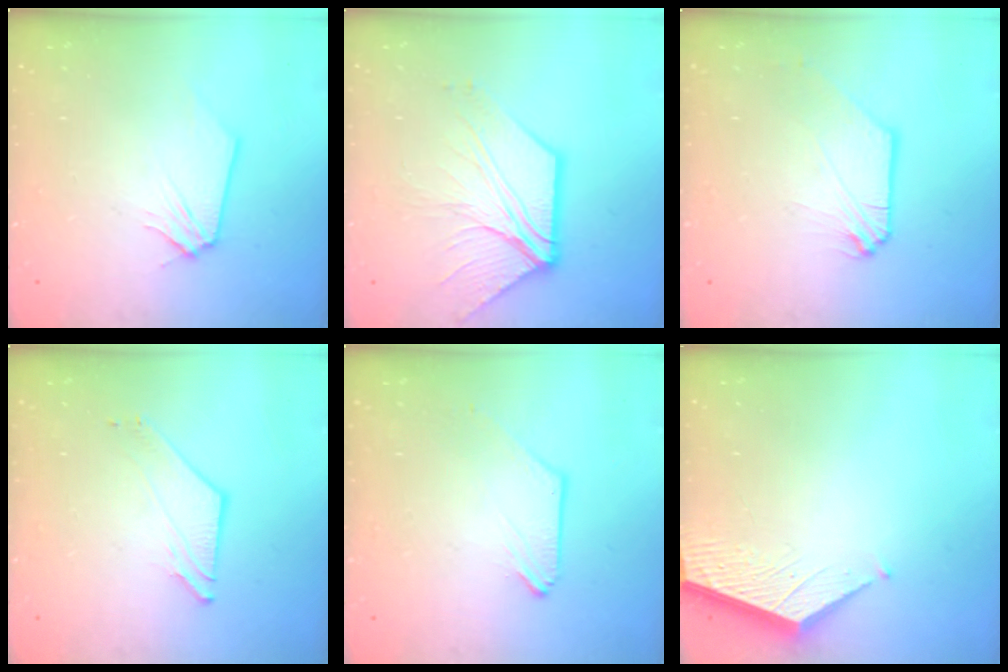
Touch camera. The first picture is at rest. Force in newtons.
{"total": 9.4, "press": 9.4, "slide": 0.3}
{"total": 0.8, "press": 0.8, "slide": 0.2}
{"total": 2.7, "press": 2.7, "slide": 0.3}
{"total": 0.0}
{"total": 3.3, "press": 3.3, "slide": 0.4}